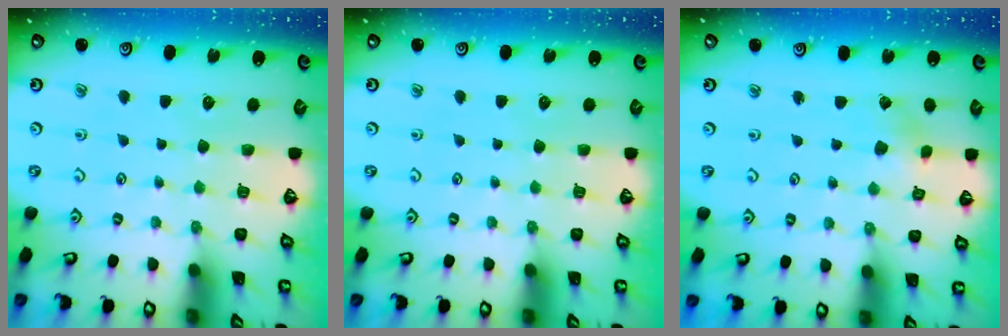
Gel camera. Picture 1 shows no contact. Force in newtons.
{"total": 0.0}
{"total": 1.8, "press": 1.8, "slide": 0.2}